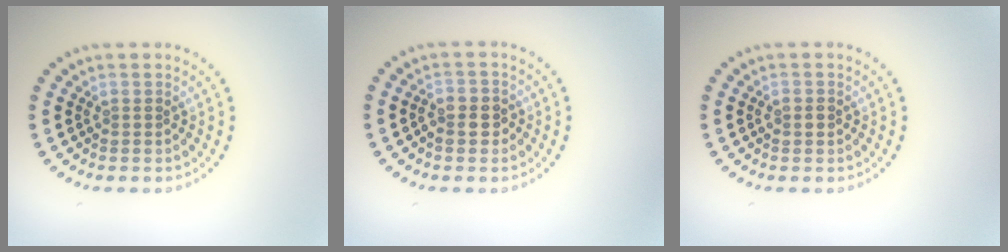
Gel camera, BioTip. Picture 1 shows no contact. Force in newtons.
{"total": 1.9, "press": 1.9, "slide": 0.5}
{"total": 1.3, "press": 1.3, "slide": 0.1}